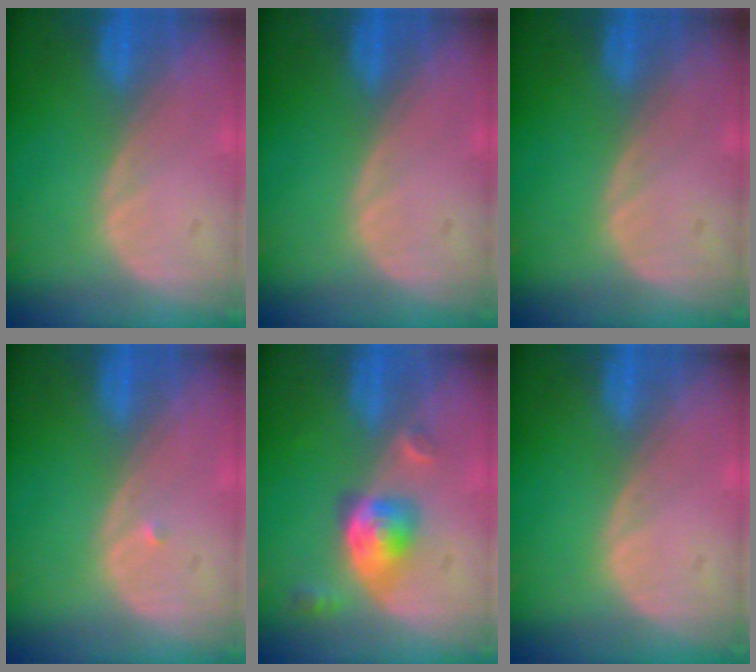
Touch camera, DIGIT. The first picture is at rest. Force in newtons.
{"total": 0.0}
{"total": 0.0}
{"total": 0.5, "press": 0.4, "slide": 0.3}
{"total": 5.5, "press": 5.0, "slide": 2.3}
{"total": 0.0}